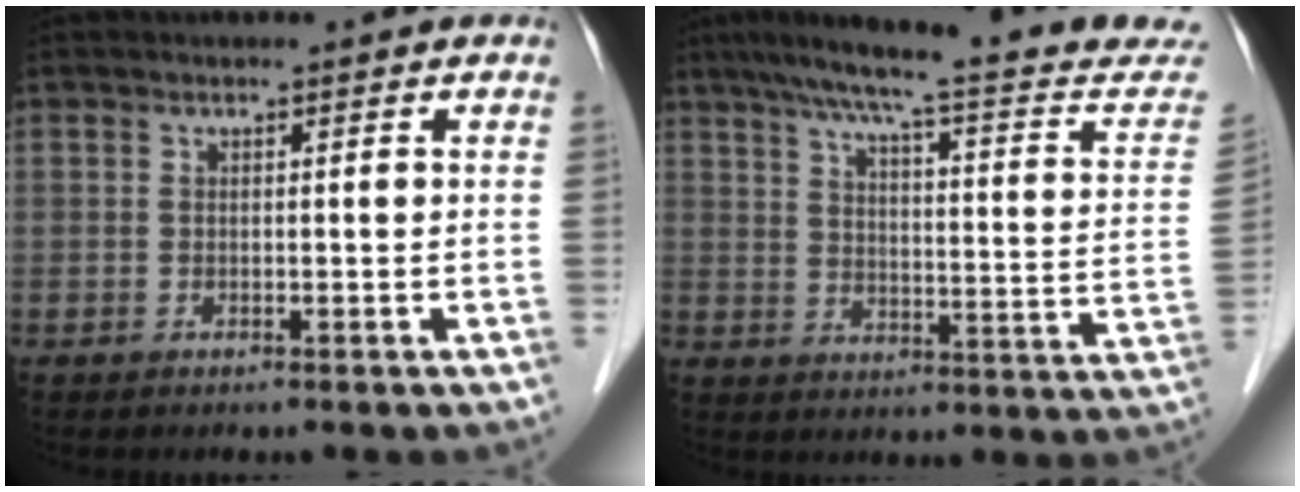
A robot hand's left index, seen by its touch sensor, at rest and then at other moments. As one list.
[{"total": 23.0, "force": [19.9, 2.2, 11.4], "torque": [-0.161, -0.024, 0.247]}]